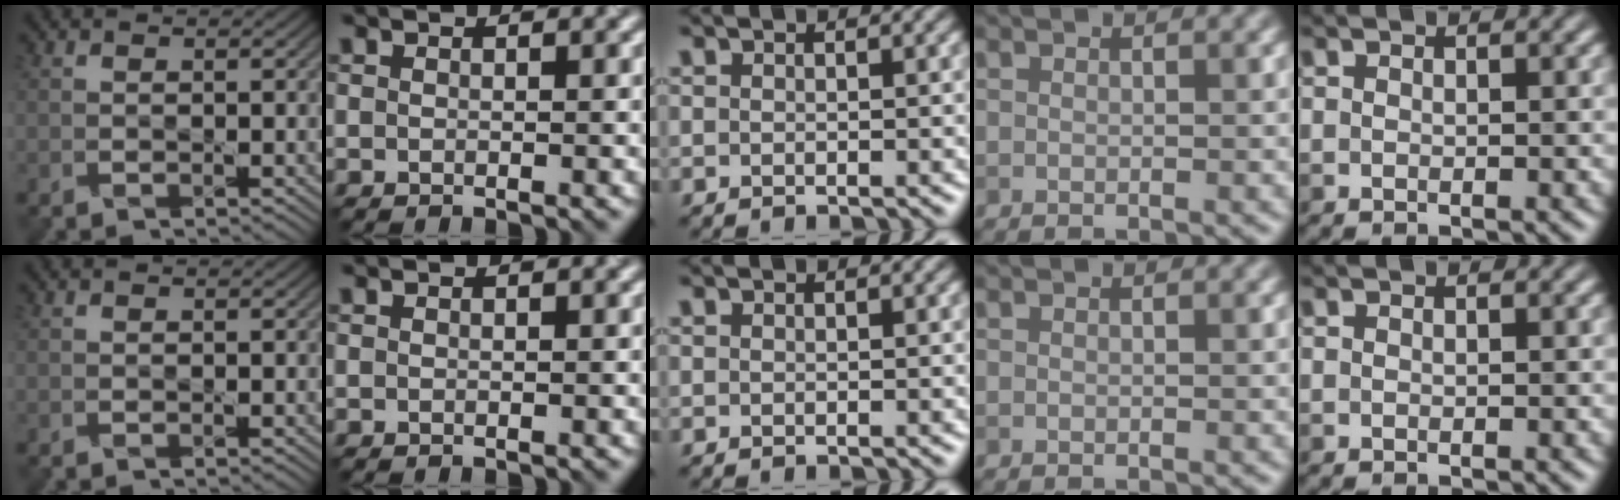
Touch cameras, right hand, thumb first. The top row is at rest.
{}